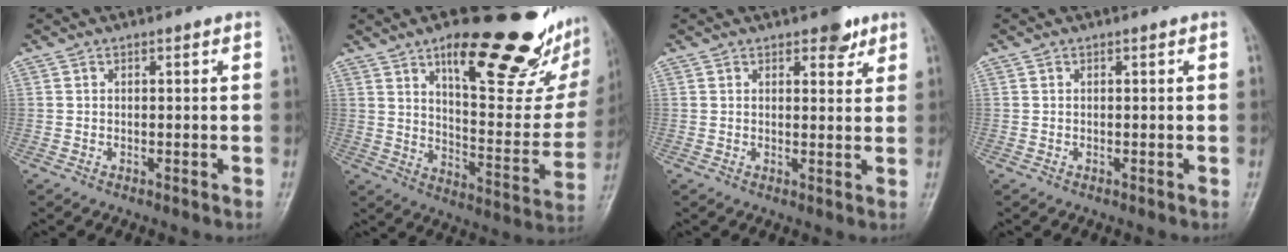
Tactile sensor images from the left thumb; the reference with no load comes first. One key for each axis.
{"total": 28.8, "fx": 17.1, "fy": 9.7, "fz": 21.0, "tx": -0.244, "ty": -0.072, "tz": 0.254}
{"total": 4.1, "fx": 2.7, "fy": 2.0, "fz": 2.3, "tx": -0.010, "ty": -0.013, "tz": 0.035}
{"total": 0.0}